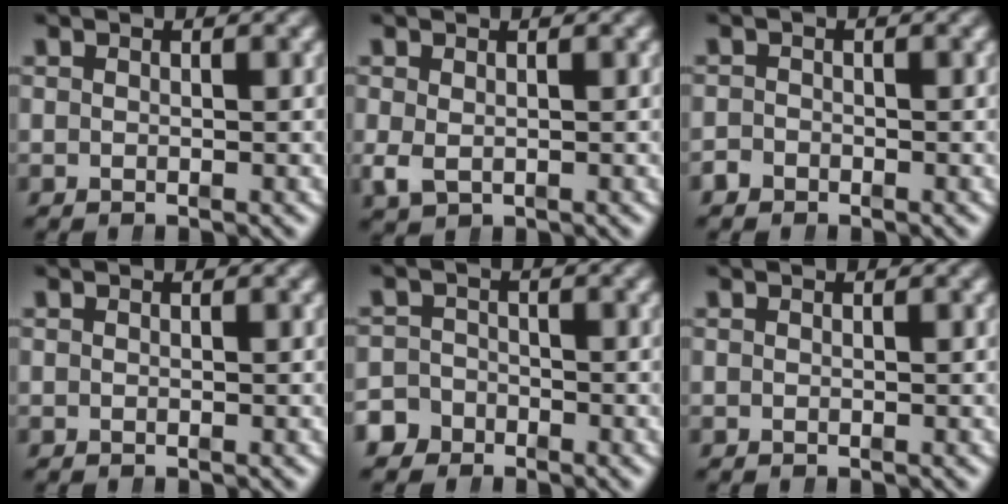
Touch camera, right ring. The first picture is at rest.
{"total": 1.2, "force": [-0.2, 0.7, 0.9], "torque": [-0.022, -0.014, 0.009]}
{"total": 1.3, "force": [-1.1, 0.6, -0.1], "torque": [0.004, -0.010, -0.019]}
{"total": 0.0}
{"total": 3.4, "force": [-2.6, 2.3, 0.3], "torque": [-0.004, -0.014, -0.045]}
{"total": 0.0}